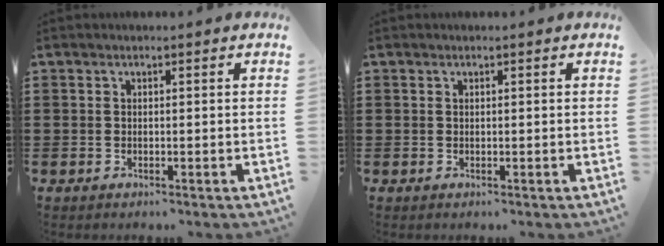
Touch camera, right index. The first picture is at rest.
{"total": 0.0}